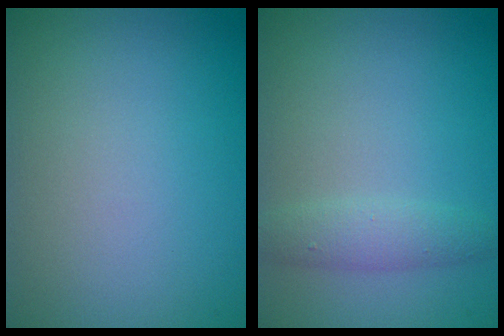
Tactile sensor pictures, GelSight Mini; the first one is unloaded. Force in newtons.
{"total": 1.9, "press": 1.9, "slide": 0.1}